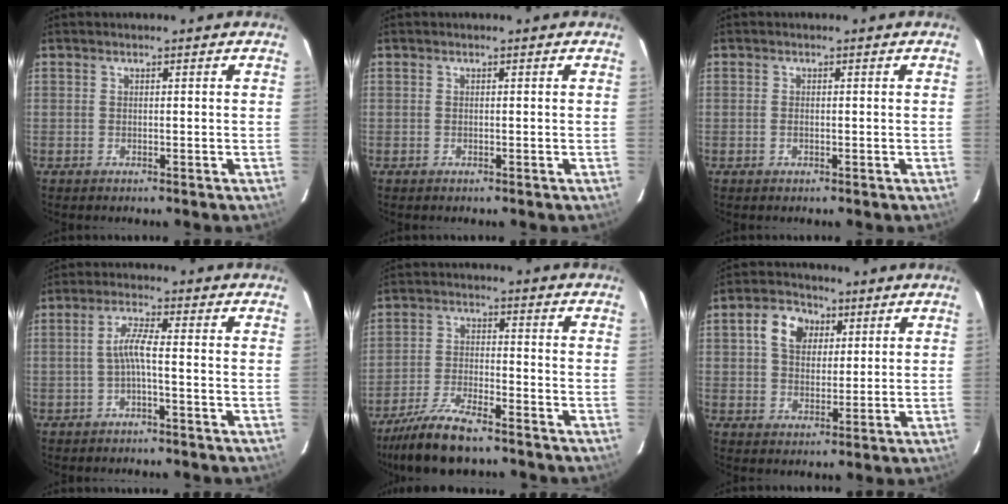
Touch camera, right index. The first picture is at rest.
{"total": 0.0}
{"total": 0.8, "force": [-0.2, 0.5, 0.7], "torque": [-0.014, 0.001, -0.005]}
{"total": 3.5, "force": [-1.3, -0.1, 3.2], "torque": [-0.070, 0.006, -0.024]}
{"total": 12.2, "force": [-10.1, 2.7, 6.2], "torque": [-0.143, -0.019, -0.185]}
{"total": 7.7, "force": [2.9, 5.7, 4.4], "torque": [-0.080, 0.025, 0.050]}